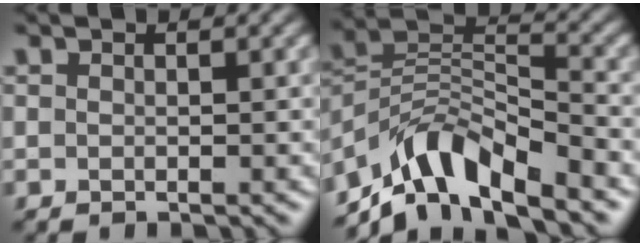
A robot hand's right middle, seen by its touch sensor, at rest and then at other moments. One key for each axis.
{"total": 7.9, "fx": -6.1, "fy": 2.9, "fz": 4.1, "tx": -0.056, "ty": 0.009, "tz": -0.116}